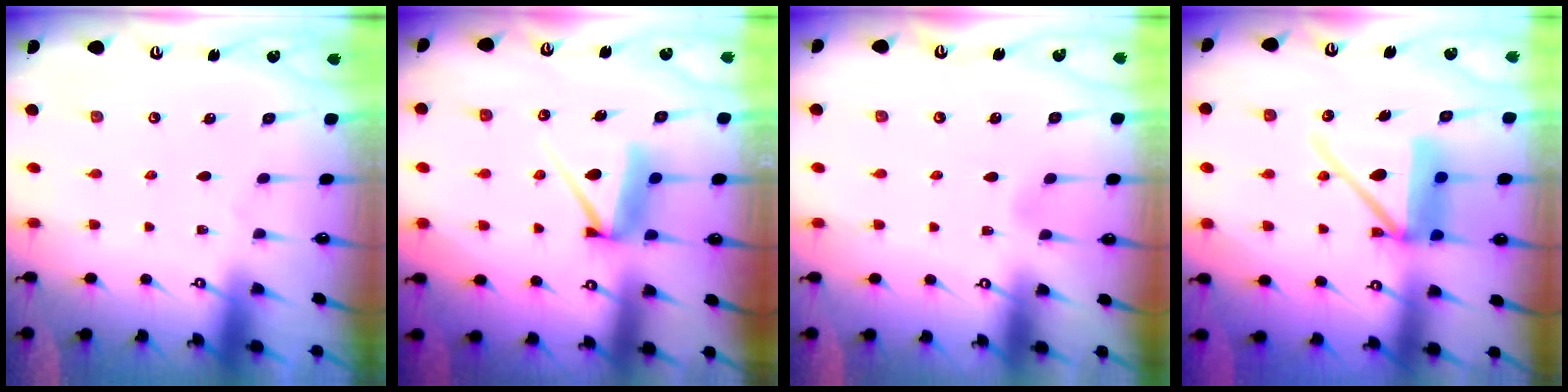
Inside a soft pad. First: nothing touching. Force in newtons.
{"total": 7.7, "press": 7.7, "slide": 0.8}
{"total": 3.0, "press": 3.0, "slide": 0.4}
{"total": 12.8, "press": 12.7, "slide": 1.6}